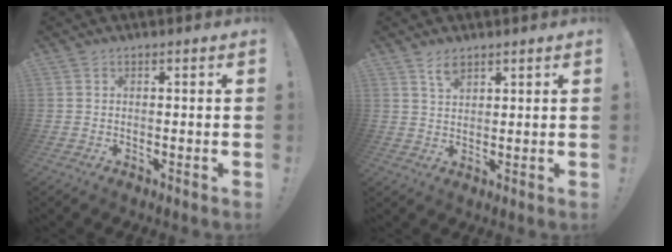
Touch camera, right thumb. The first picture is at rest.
{"total": 3.8, "force": [2.8, 1.7, 2.0], "torque": [-0.028, -0.016, 0.048]}